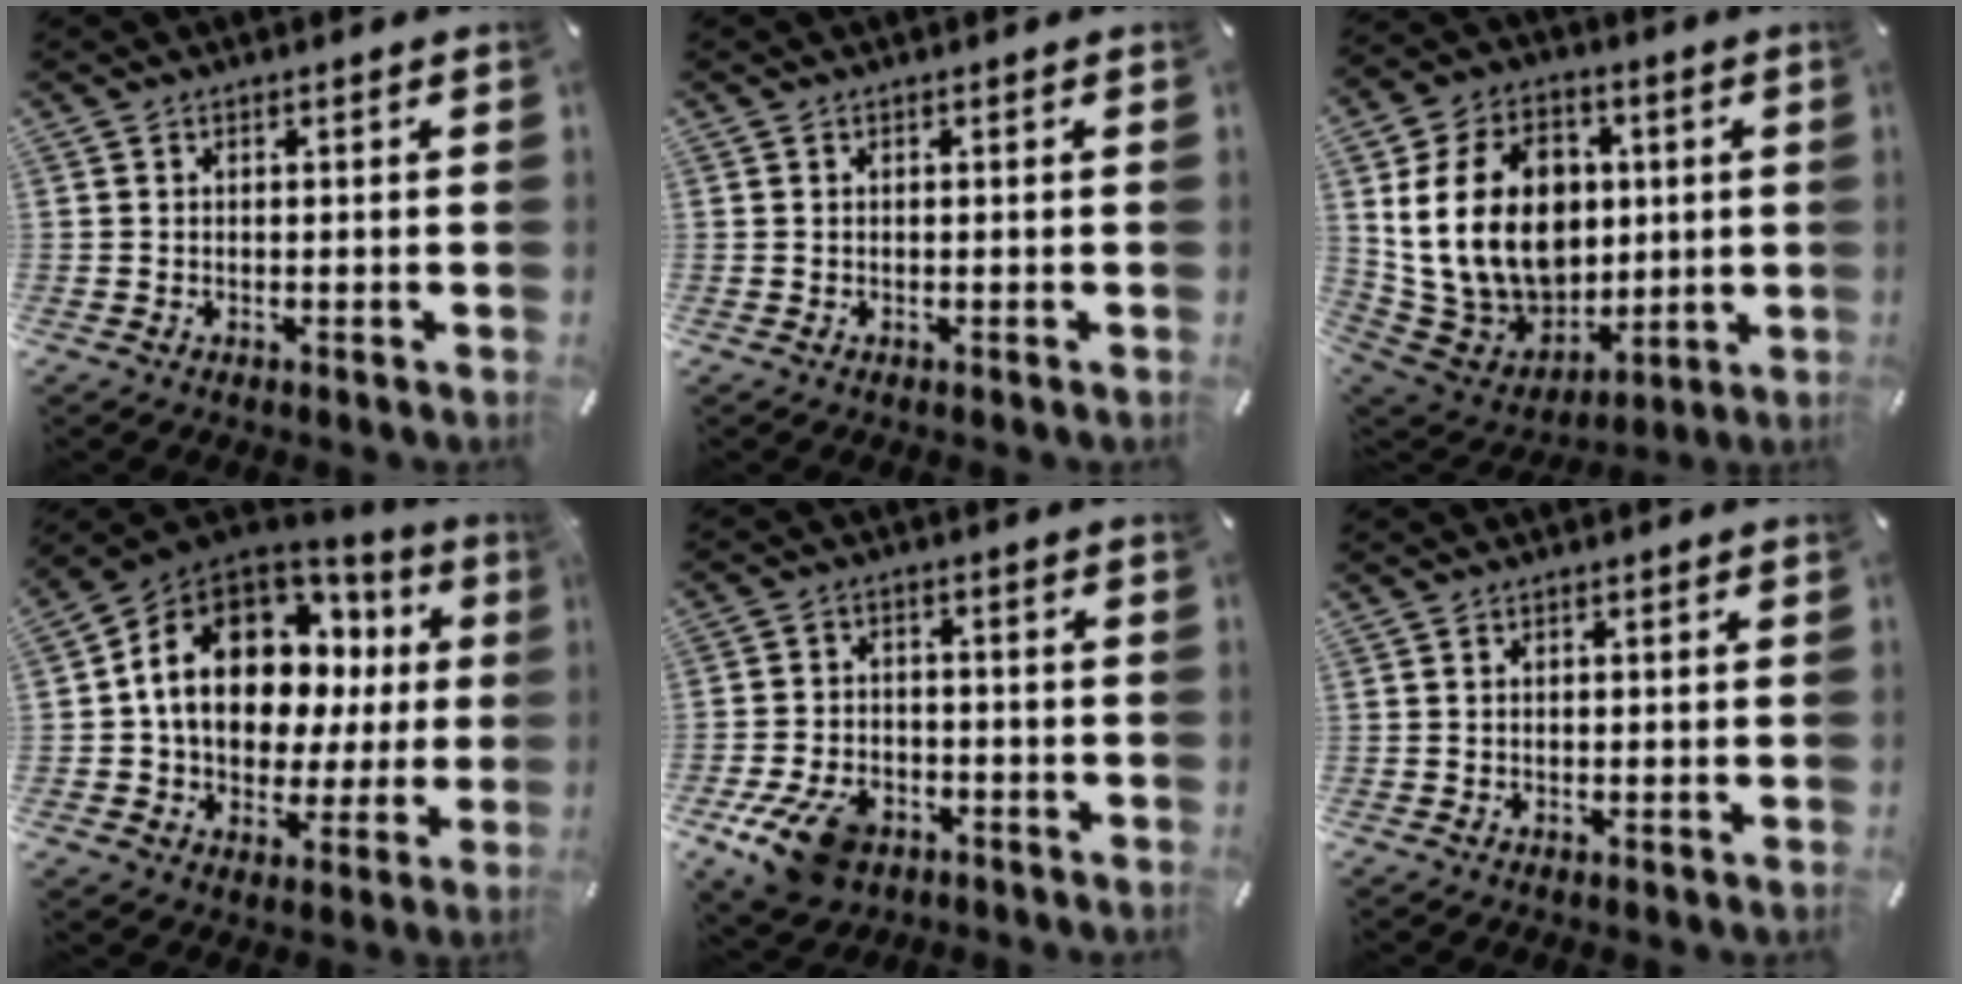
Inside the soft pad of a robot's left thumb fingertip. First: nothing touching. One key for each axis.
{"total": 0.0}
{"total": 22.7, "fx": 3.0, "fy": 17.5, "fz": 14.1, "tx": -0.274, "ty": -0.012, "tz": 0.063}
{"total": 14.9, "fx": 4.0, "fy": 11.1, "fz": 9.1, "tx": -0.159, "ty": -0.027, "tz": 0.071}
{"total": 10.9, "fx": -5.8, "fy": 7.1, "fz": 5.8, "tx": -0.114, "ty": 0.028, "tz": -0.104}
{"total": 0.7, "fx": 0.1, "fy": 0.4, "fz": 0.5, "tx": -0.010, "ty": 0.002, "tz": 0.000}